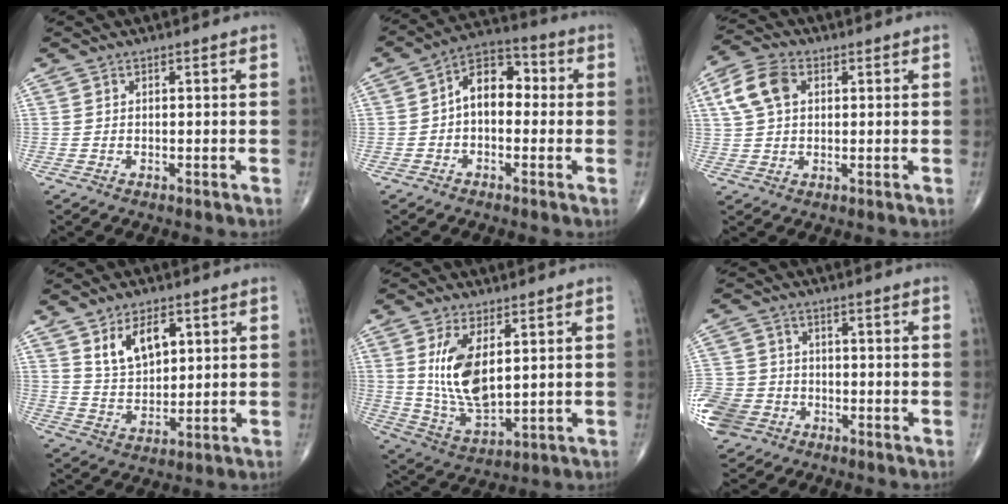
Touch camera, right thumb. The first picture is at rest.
{"total": 9.5, "force": [0.1, 6.1, 7.2], "torque": [-0.088, 0.034, -0.014]}
{"total": 7.8, "force": [2.2, 5.2, 5.4], "torque": [-0.106, 0.012, 0.039]}
{"total": 9.1, "force": [3.9, 5.3, 6.2], "torque": [-0.090, -0.023, 0.079]}
{"total": 12.4, "force": [3.1, 6.0, 10.4], "torque": [-0.194, -0.025, 0.075]}
{"total": 12.6, "force": [-4.9, 10.4, 5.1], "torque": [-0.133, 0.018, -0.088]}